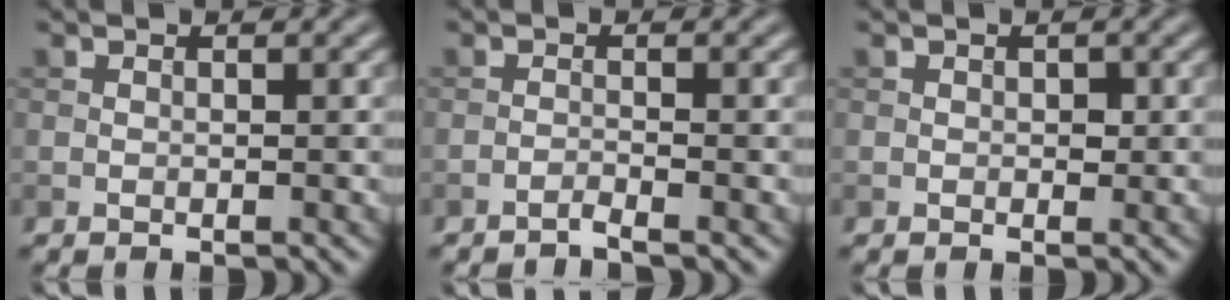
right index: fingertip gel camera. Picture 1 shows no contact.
{"total": 1.1, "force": [-0.9, 0.0, 0.6], "torque": [-0.004, 0.004, -0.027]}
{"total": 0.7, "force": [0.1, 0.6, 0.4], "torque": [-0.004, -0.001, 0.000]}